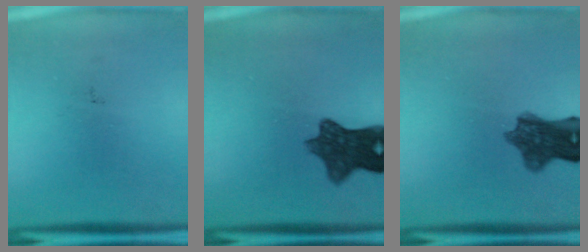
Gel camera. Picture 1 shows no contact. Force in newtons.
{"total": 9.0}
{"total": 8.4}